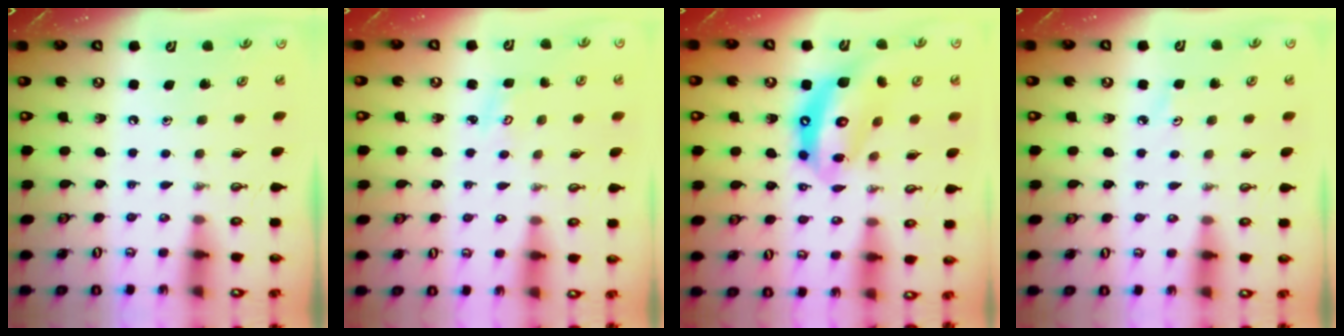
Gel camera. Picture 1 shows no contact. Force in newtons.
{"total": 2.3, "press": 2.3, "slide": 0.4}
{"total": 15.4, "press": 15.3, "slide": 1.8}
{"total": 2.8, "press": 2.8, "slide": 0.4}